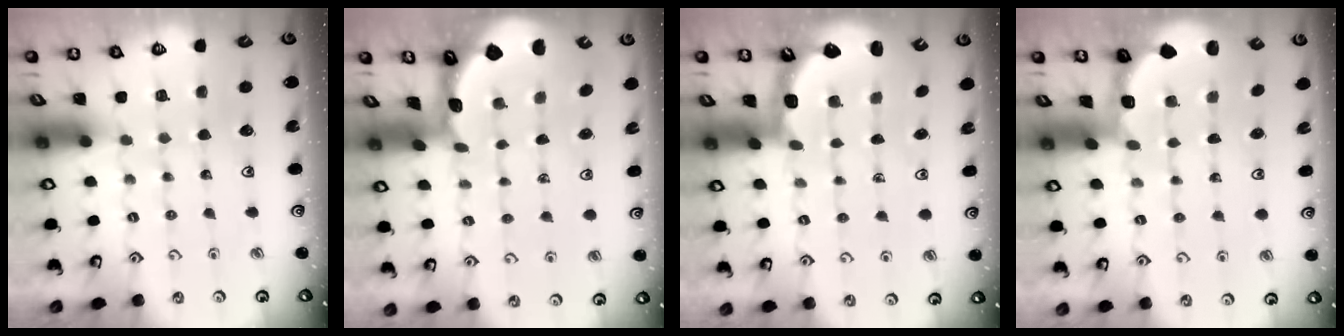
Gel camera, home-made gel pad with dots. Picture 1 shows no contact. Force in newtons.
{"total": 1.0, "press": 1.0, "slide": 0.1}
{"total": 2.5, "press": 2.1, "slide": 1.4}
{"total": 1.9, "press": 1.8, "slide": 0.7}